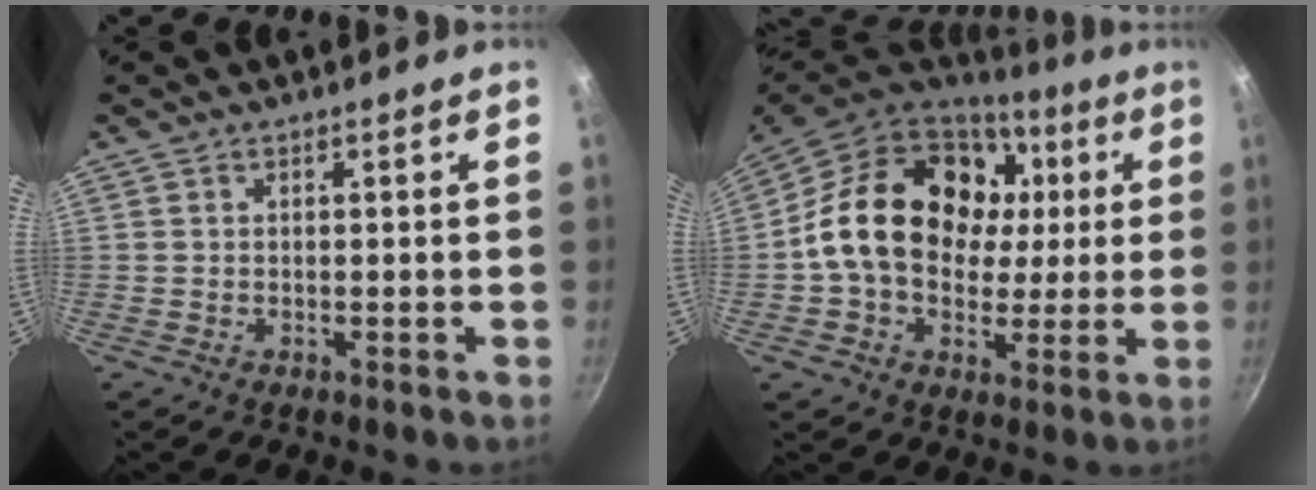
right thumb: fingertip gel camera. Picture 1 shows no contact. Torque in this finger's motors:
{"motor_torque": [-0.84, 2.53, 1.74, -0.44, 0.20]}